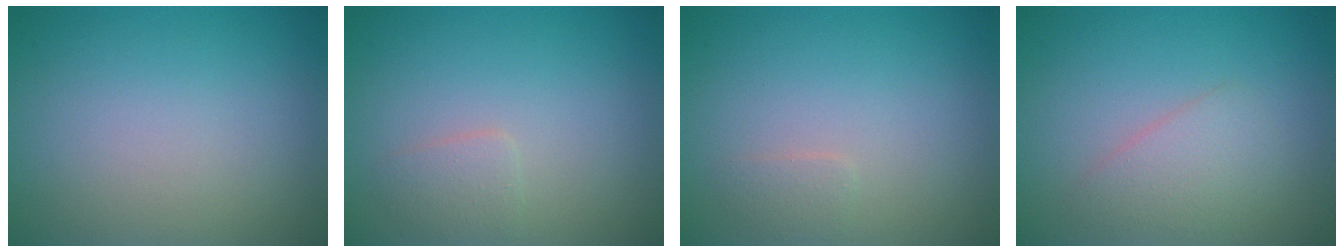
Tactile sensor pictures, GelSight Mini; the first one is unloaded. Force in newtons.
{"total": 1.4, "press": 1.4, "slide": 0.0}
{"total": 0.9, "press": 0.9, "slide": 0.0}
{"total": 2.3, "press": 2.3, "slide": 0.1}